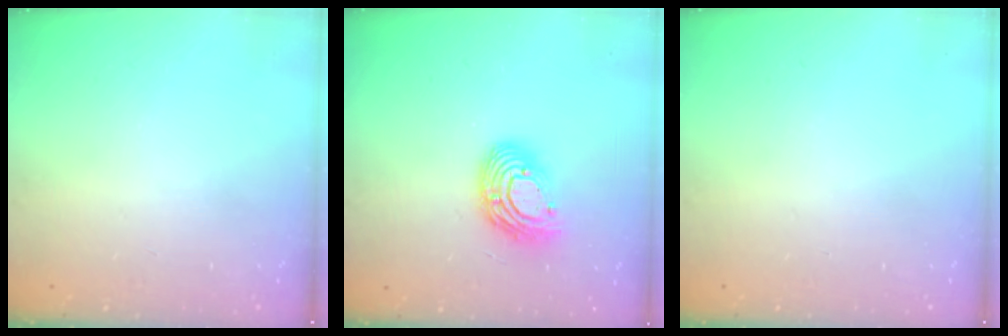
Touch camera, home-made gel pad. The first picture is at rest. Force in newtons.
{"total": 12.4, "press": 12.4, "slide": 1.0}
{"total": 0.0}